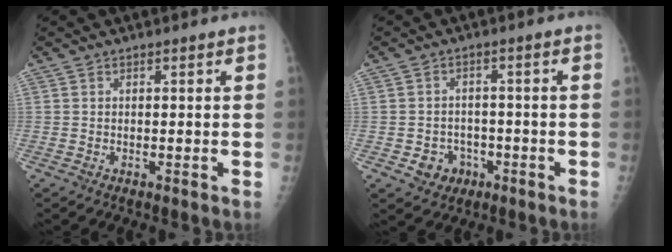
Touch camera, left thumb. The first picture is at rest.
{"total": 5.0, "force": [-2.2, 4.3, 1.5], "torque": [0.000, 0.015, -0.026]}